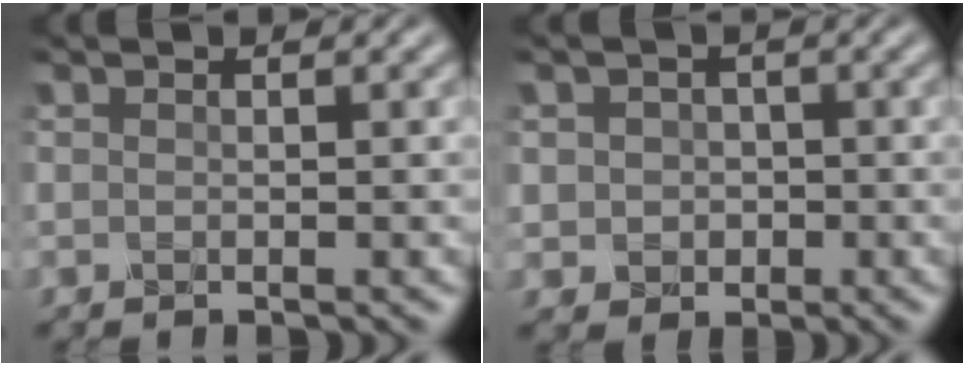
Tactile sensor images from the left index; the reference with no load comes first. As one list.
[{"total": 2.3, "force": [0.1, 2.2, 0.6], "torque": [0.005, 0.003, -0.009]}]